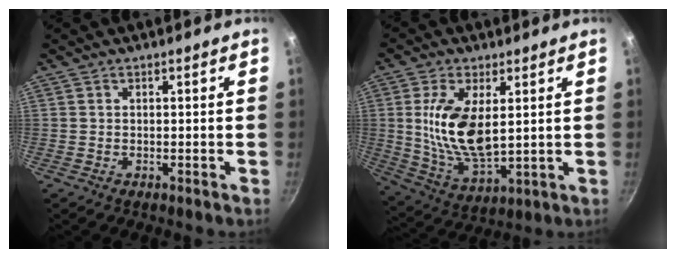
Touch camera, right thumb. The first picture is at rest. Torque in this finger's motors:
{"motor_torque": [0.18, 0.86, 1.57, -0.04, 0.56]}